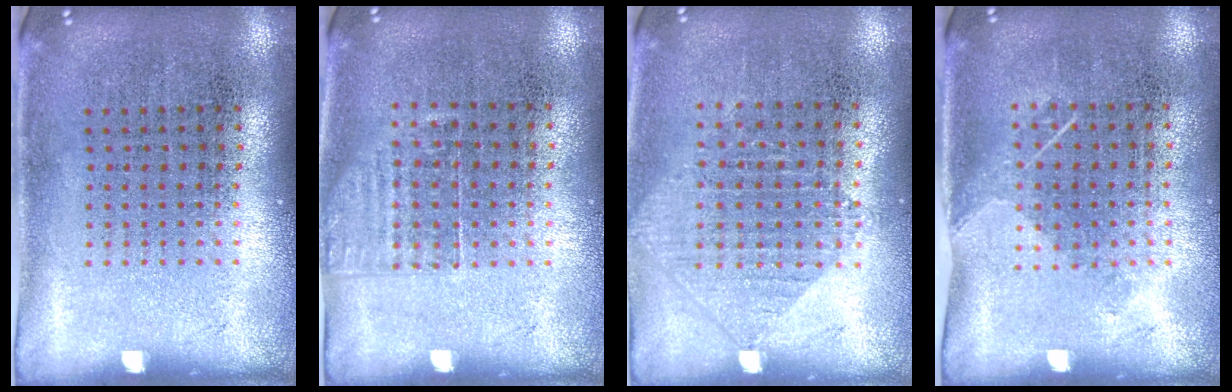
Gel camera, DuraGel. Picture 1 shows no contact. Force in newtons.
{"total": 1.2, "press": 0.9, "slide": 0.7}
{"total": 0.9, "press": 0.9, "slide": 0.2}
{"total": 1.2, "press": 0.9, "slide": 0.8}